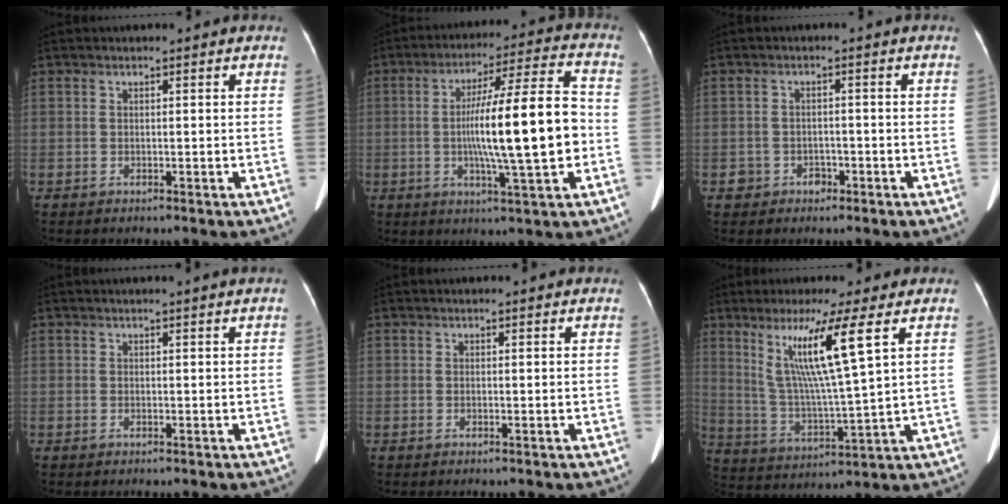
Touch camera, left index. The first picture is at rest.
{"total": 15.6, "force": [-1.9, 0.6, 15.5], "torque": [-0.256, 0.009, -0.033]}
{"total": 2.4, "force": [-1.4, 1.9, 0.4], "torque": [-0.001, 0.001, -0.020]}
{"total": 1.5, "force": [1.4, -0.3, 0.5], "torque": [-0.010, 0.010, 0.017]}
{"total": 1.9, "force": [1.8, 0.4, 0.6], "torque": [-0.009, 0.004, 0.014]}
{"total": 11.7, "force": [5.2, -1.3, 10.4], "torque": [-0.201, -0.013, 0.102]}